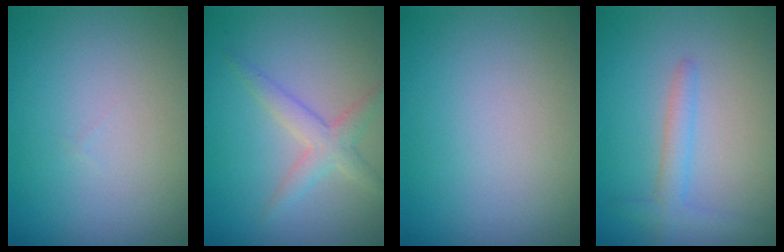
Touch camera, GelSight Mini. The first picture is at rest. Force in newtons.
{"total": 2.5, "press": 2.5, "slide": 0.1}
{"total": 0.0}
{"total": 2.0, "press": 1.9, "slide": 0.2}